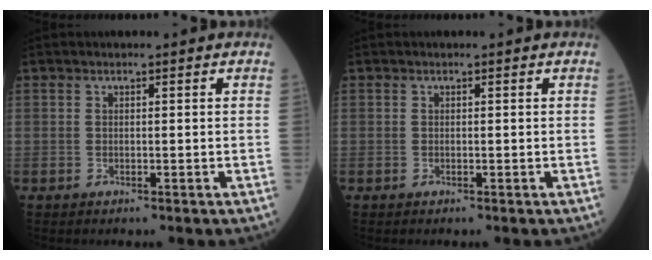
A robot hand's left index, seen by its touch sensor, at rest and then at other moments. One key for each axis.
{"total": 0.0}